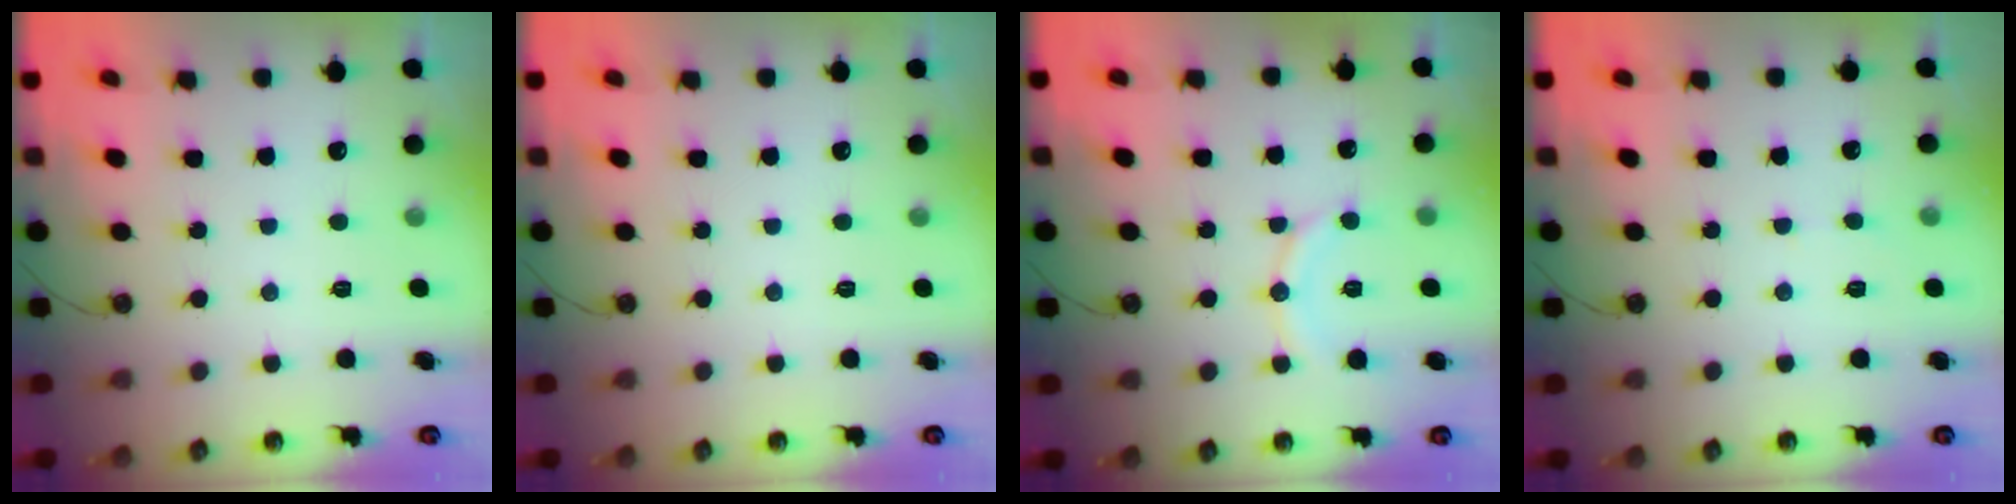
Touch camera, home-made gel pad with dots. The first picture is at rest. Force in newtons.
{"total": 0.0}
{"total": 9.4, "press": 9.4, "slide": 0.9}
{"total": 3.9, "press": 3.9, "slide": 0.5}